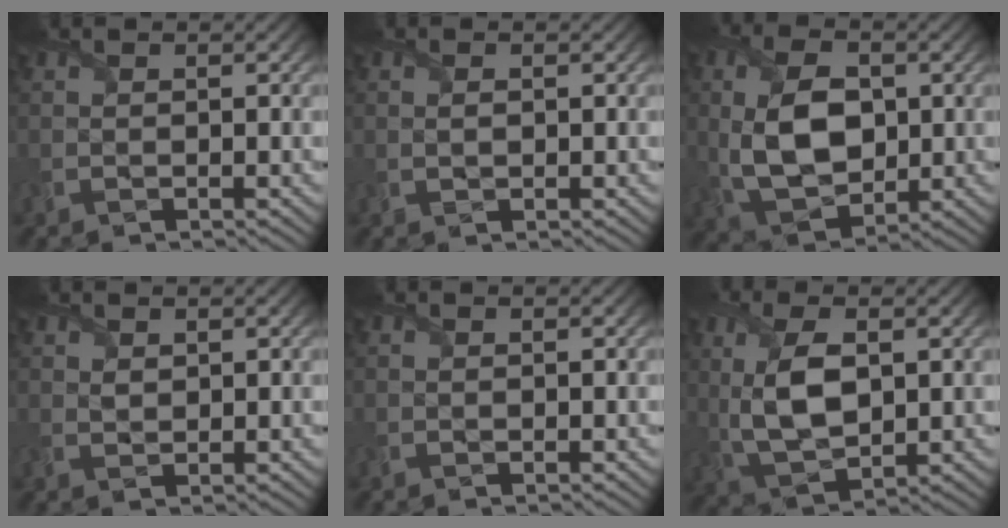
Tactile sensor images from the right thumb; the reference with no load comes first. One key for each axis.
{"total": 0.9, "fx": 0.1, "fy": 0.6, "fz": 0.8, "tx": -0.017, "ty": -0.001, "tz": 0.003}
{"total": 10.6, "fx": 0.4, "fy": 6.6, "fz": 8.3, "tx": -0.195, "ty": 0.001, "tz": 0.006}
{"total": 1.0, "fx": 0.7, "fy": 0.5, "fz": 0.4, "tx": -0.013, "ty": -0.002, "tz": 0.016}
{"total": 0.0}
{"total": 8.2, "fx": 1.2, "fy": 4.2, "fz": 6.9, "tx": -0.161, "ty": 0.000, "tz": 0.027}